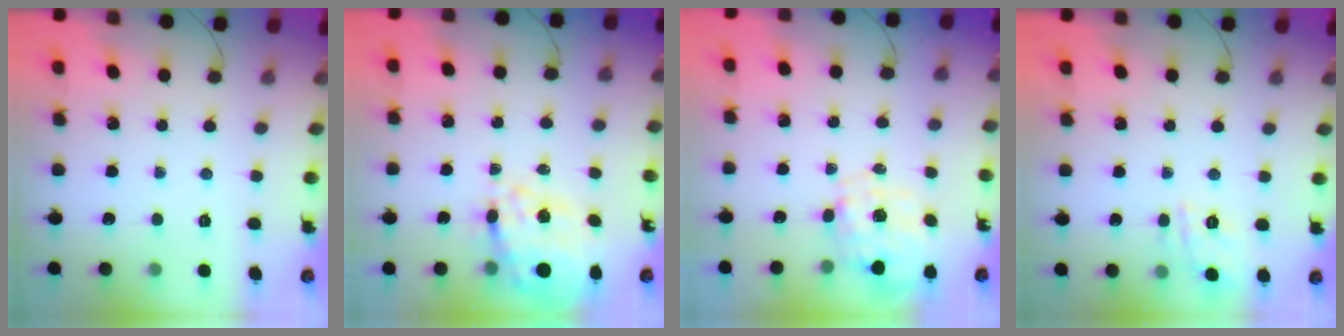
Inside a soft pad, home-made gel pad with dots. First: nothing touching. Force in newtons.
{"total": 10.7, "press": 10.0, "slide": 3.9}
{"total": 1.1, "press": 1.0, "slide": 0.5}
{"total": 2.9, "press": 2.7, "slide": 1.2}